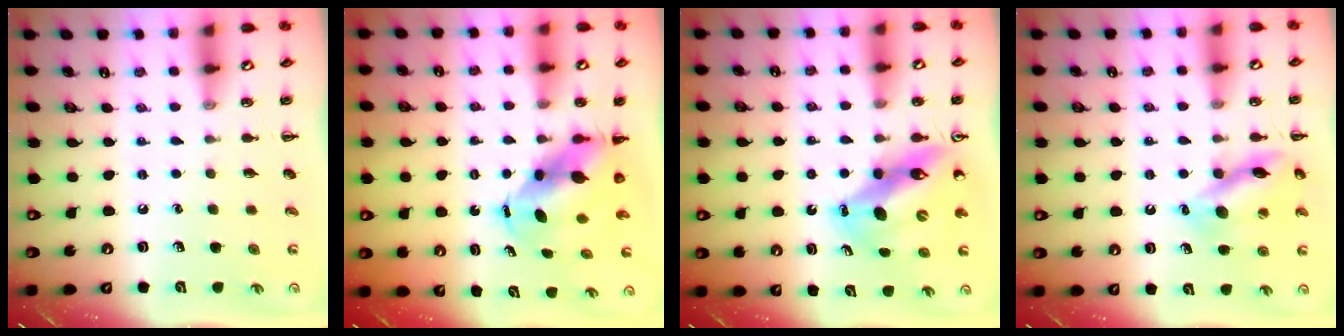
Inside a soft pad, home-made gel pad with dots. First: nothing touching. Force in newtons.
{"total": 7.2, "press": 6.9, "slide": 2.0}
{"total": 12.3, "press": 11.7, "slide": 3.6}
{"total": 14.3, "press": 14.2, "slide": 1.2}